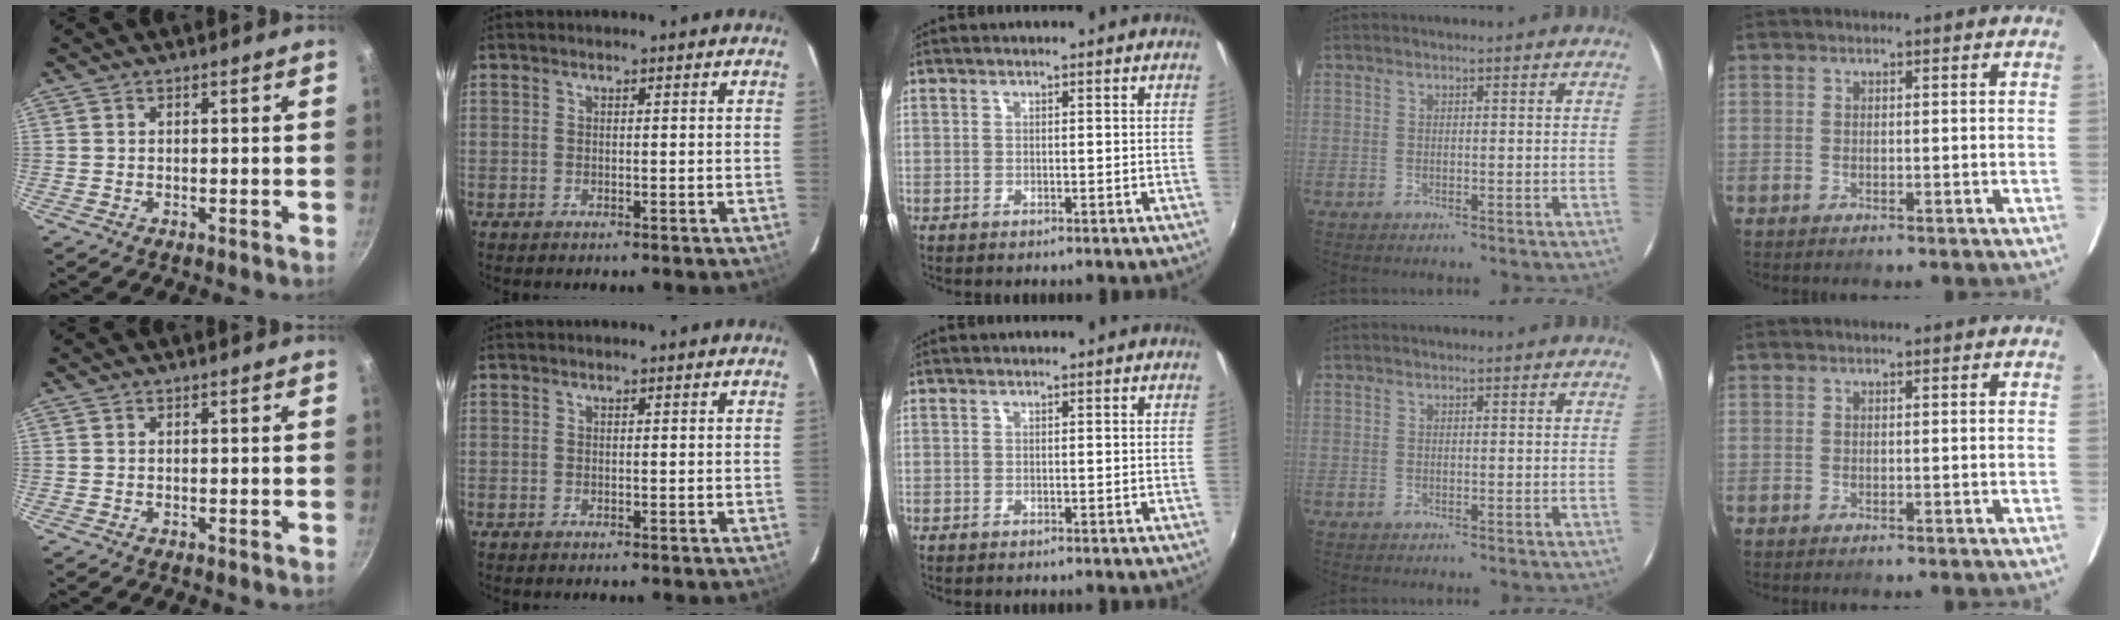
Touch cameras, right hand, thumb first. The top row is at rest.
{}